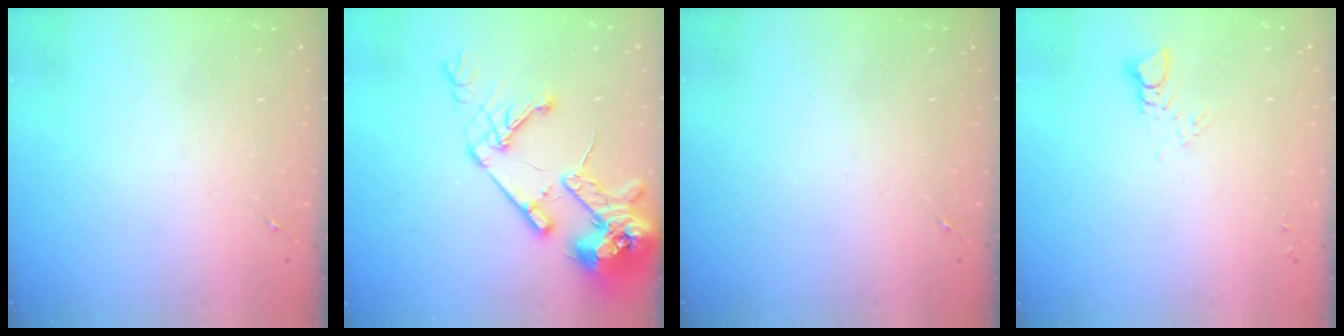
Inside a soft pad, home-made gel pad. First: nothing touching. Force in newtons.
{"total": 18.4, "press": 18.2, "slide": 2.5}
{"total": 0.0}
{"total": 2.9, "press": 2.9, "slide": 0.2}